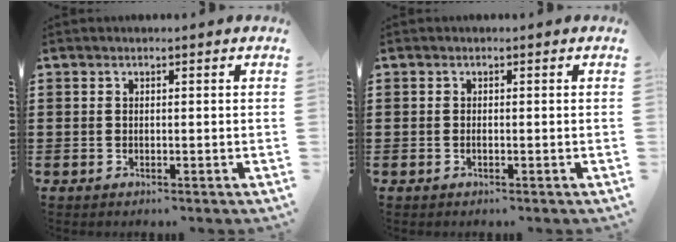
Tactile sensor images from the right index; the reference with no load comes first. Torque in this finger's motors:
{"motor_torque": [2.14, 0.00, -0.05, -0.01]}